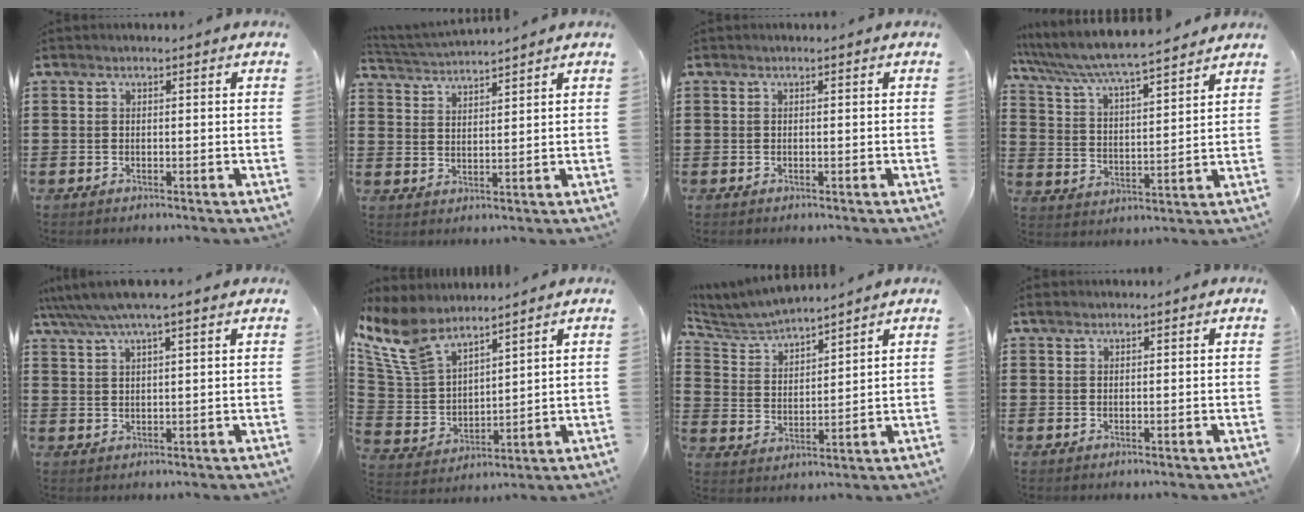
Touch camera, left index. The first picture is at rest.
{"total": 2.8, "force": [2.8, -0.4, 0.0], "torque": [-0.011, -0.015, 0.049]}
{"total": 0.0}
{"total": 5.4, "force": [5.0, -0.1, 2.0], "torque": [-0.063, -0.036, 0.079]}
{"total": 4.7, "force": [3.6, 0.2, 3.0], "torque": [-0.068, -0.007, 0.063]}
{"total": 10.4, "force": [8.4, 3.7, 4.8], "torque": [-0.132, -0.036, 0.157]}
{"total": 5.1, "force": [4.9, 0.6, 1.1], "torque": [-0.048, -0.027, 0.083]}
{"total": 0.9, "force": [0.7, 0.4, 0.4], "torque": [-0.010, 0.003, 0.014]}